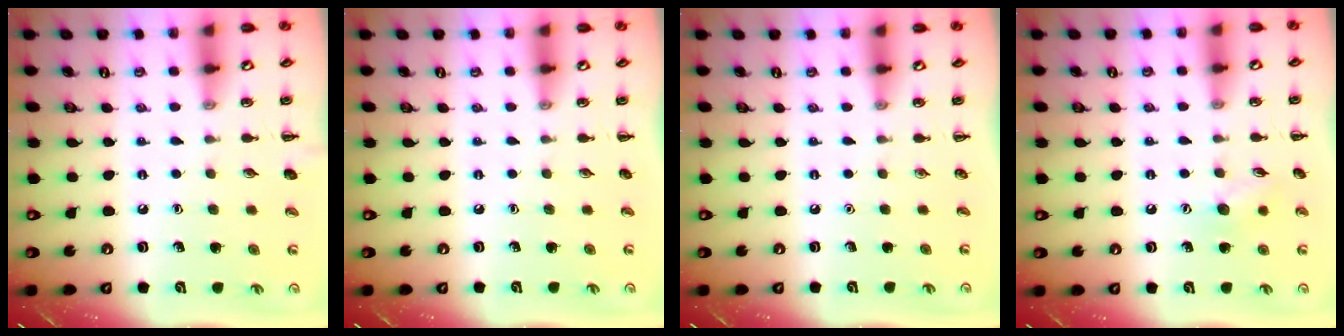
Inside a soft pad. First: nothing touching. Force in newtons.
{"total": 0.0}
{"total": 0.0}
{"total": 6.5, "press": 6.5, "slide": 0.7}